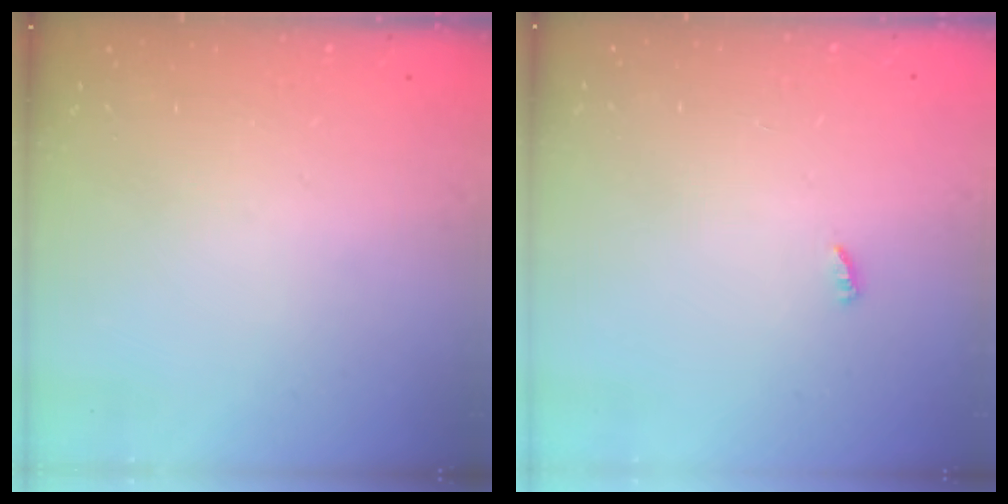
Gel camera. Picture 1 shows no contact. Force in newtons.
{"total": 1.9, "press": 1.9, "slide": 0.3}